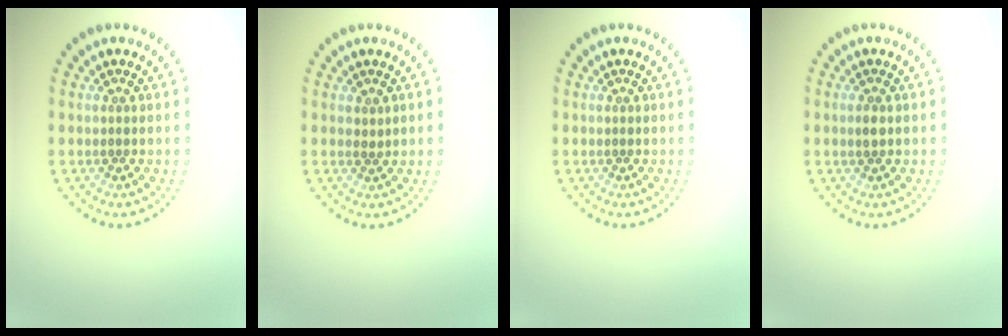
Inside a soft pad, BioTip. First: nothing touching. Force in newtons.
{"total": 0.5, "press": 0.2, "slide": 0.5}
{"total": 0.0}
{"total": 0.9, "press": 0.9, "slide": 0.2}